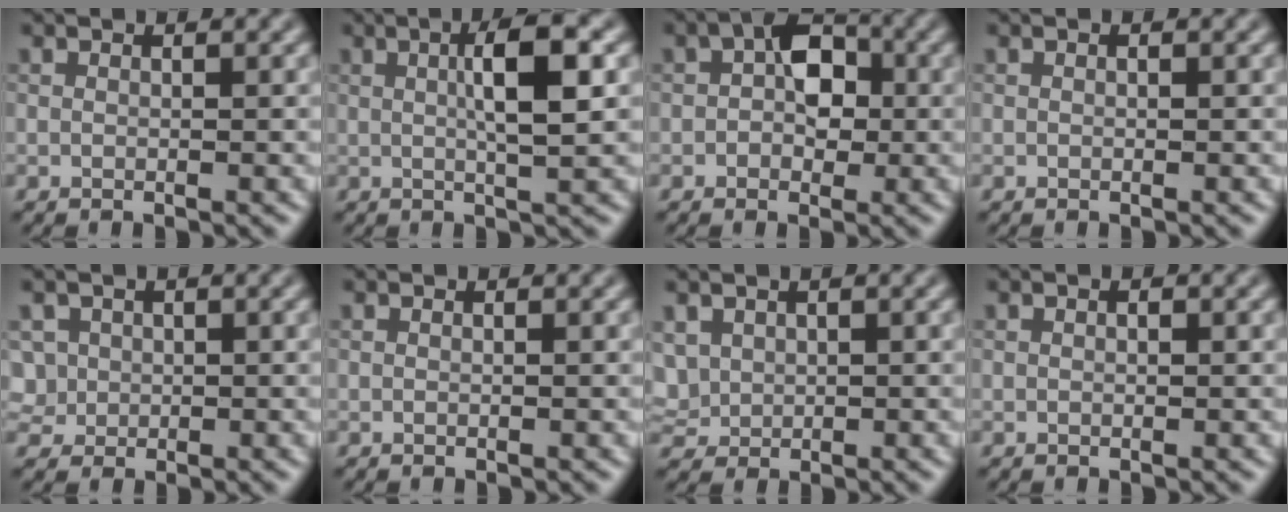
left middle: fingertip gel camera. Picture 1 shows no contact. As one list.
[{"total": 4.9, "force": [1.0, 1.0, 4.7], "torque": [-0.071, 0.009, 0.015]}, {"total": 4.7, "force": [0.6, 3.2, 3.5], "torque": [-0.054, 0.010, 0.001]}, {"total": 0.0}, {"total": 2.1, "force": [0.5, 2.0, 0.4], "torque": [-0.018, 0.002, 0.021]}, {"total": 0.0}, {"total": 1.8, "force": [0.6, 1.6, 0.6], "torque": [-0.016, 0.000, 0.019]}, {"total": 0.6, "force": [0.1, 0.3, 0.4], "torque": [-0.004, -0.004, 0.004]}]